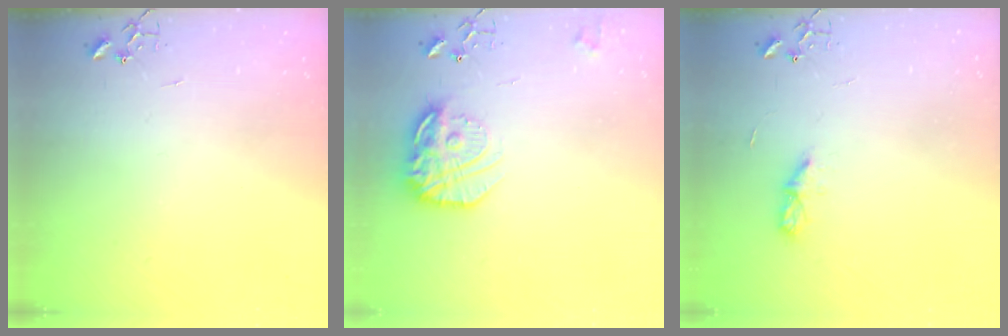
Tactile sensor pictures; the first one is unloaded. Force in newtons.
{"total": 17.4, "press": 17.3, "slide": 1.2}
{"total": 5.1, "press": 5.0, "slide": 0.6}